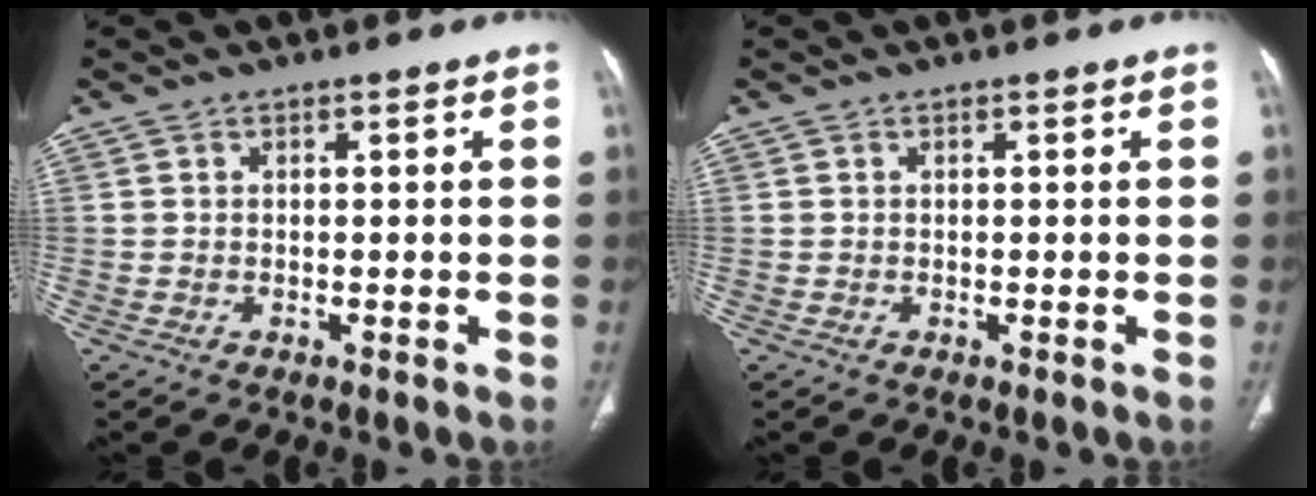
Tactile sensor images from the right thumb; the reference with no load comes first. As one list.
[{"total": 0.0}]